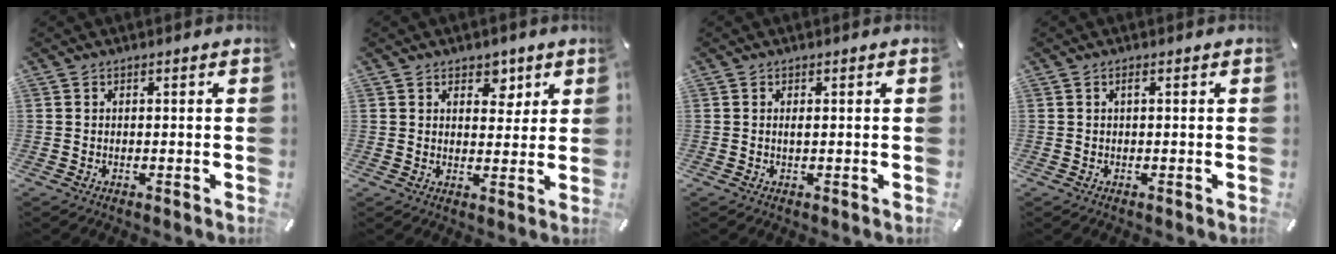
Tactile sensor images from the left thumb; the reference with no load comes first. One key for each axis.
{"total": 3.9, "fx": 2.0, "fy": 2.9, "fz": 1.7, "tx": -0.002, "ty": -0.009, "tz": 0.026}
{"total": 0.8, "fx": 0.2, "fy": 0.2, "fz": 0.8, "tx": -0.015, "ty": 0.000, "tz": 0.003}
{"total": 0.8, "fx": 0.1, "fy": 0.1, "fz": 0.8, "tx": -0.015, "ty": 0.002, "tz": 0.001}